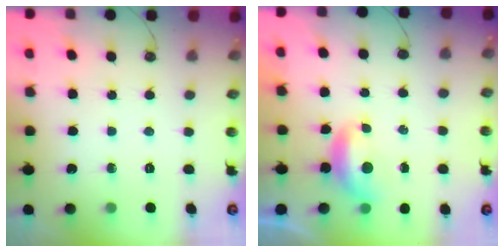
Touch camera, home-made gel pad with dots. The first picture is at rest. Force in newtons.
{"total": 0.9, "press": 0.8, "slide": 0.5}